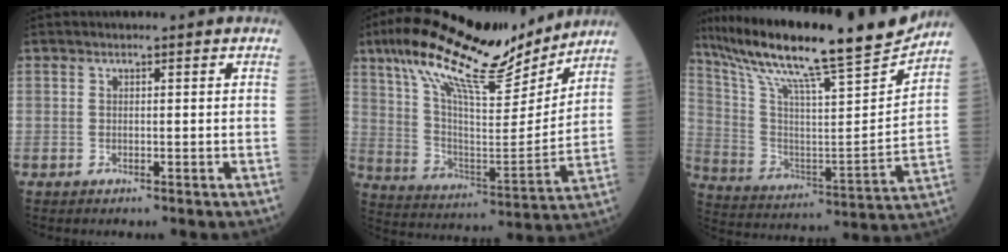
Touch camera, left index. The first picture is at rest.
{"total": 21.2, "force": [16.0, 4.6, 13.0], "torque": [-0.237, 0.016, 0.274]}
{"total": 24.4, "force": [20.7, 0.8, 13.1], "torque": [-0.239, -0.022, 0.330]}